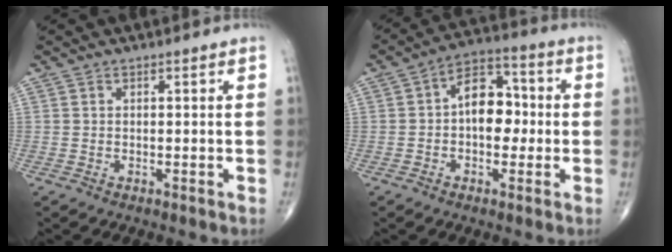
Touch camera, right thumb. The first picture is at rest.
{"total": 9.9, "force": [-0.3, 6.5, 7.5], "torque": [-0.082, 0.027, -0.017]}